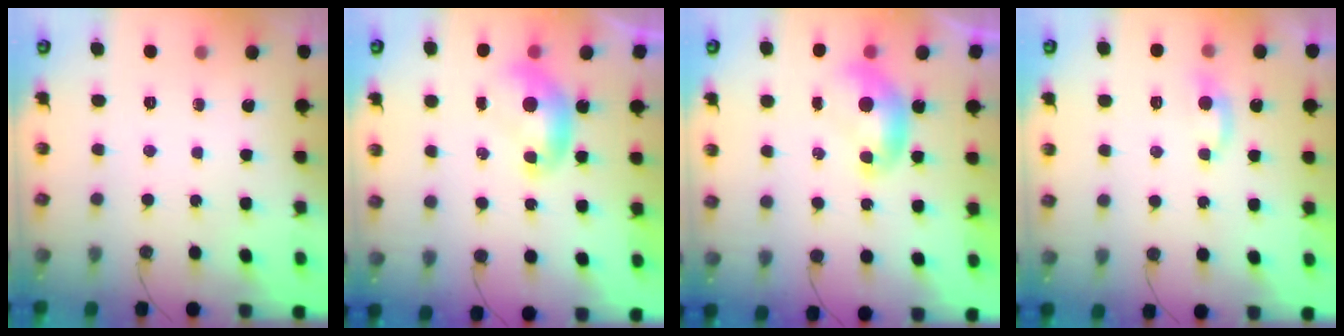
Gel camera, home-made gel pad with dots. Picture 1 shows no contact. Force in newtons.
{"total": 0.0}
{"total": 0.0}
{"total": 2.1, "press": 2.0, "slide": 0.5}